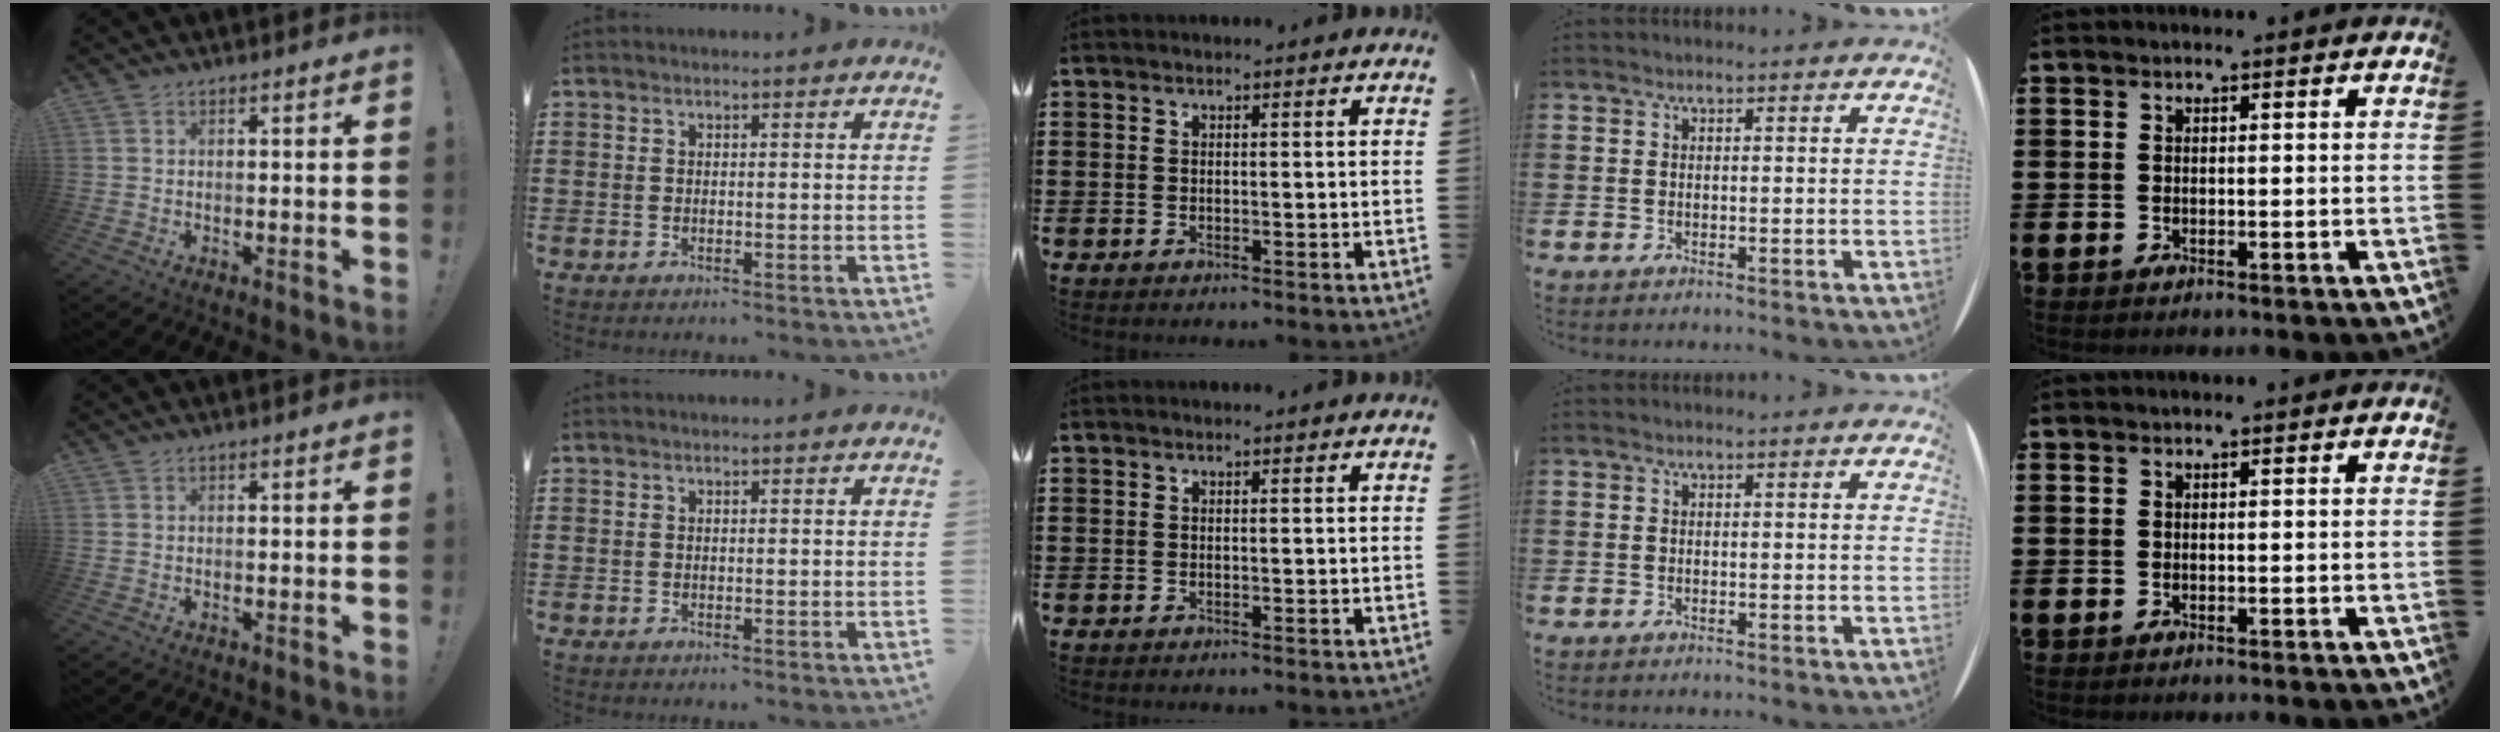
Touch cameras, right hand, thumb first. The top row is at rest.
{}